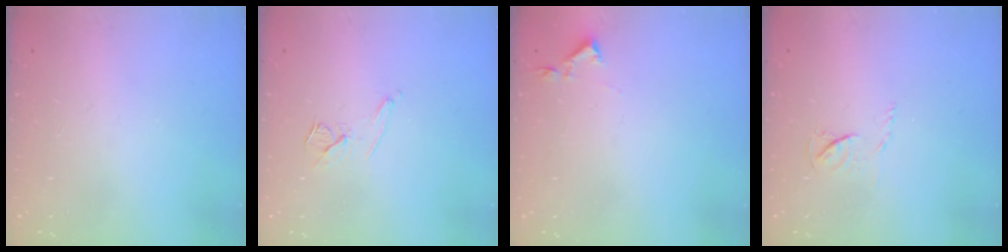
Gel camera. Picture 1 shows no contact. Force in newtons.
{"total": 7.4, "press": 6.8, "slide": 3.1}
{"total": 2.9, "press": 2.9, "slide": 0.5}
{"total": 4.4, "press": 4.4, "slide": 0.6}